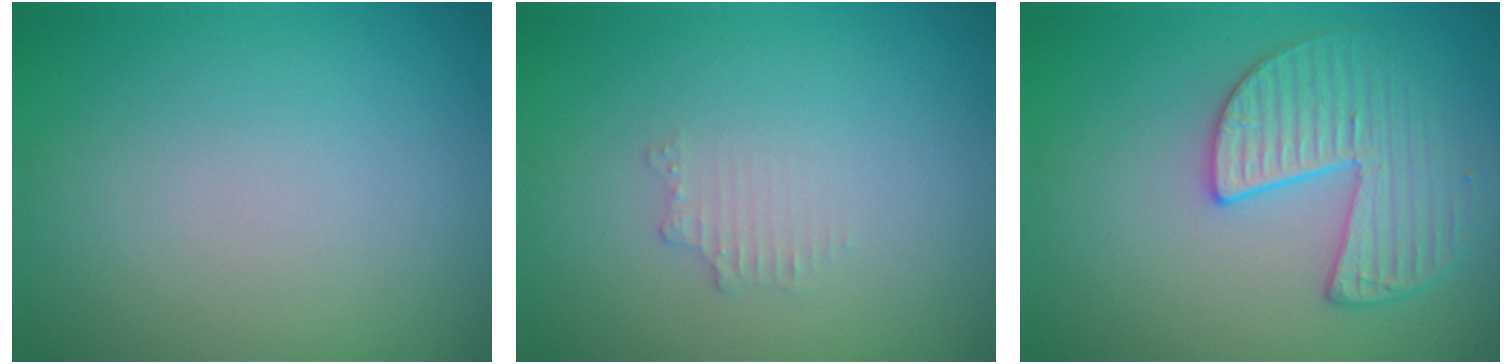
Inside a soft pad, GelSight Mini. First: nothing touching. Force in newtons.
{"total": 0.6, "press": 0.4, "slide": 0.3}
{"total": 3.6, "press": 3.5, "slide": 0.6}